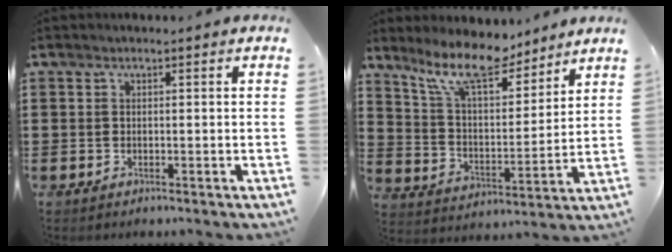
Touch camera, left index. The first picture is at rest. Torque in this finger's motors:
{"motor_torque": [0.02, -1.27, 0.12, 0.02]}